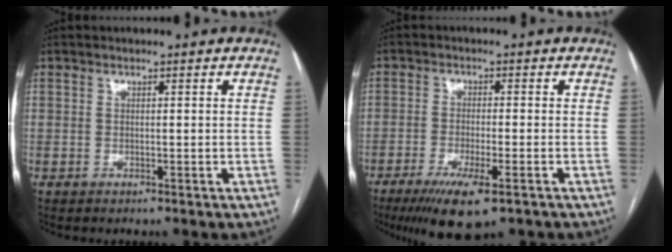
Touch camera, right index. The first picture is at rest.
{"total": 8.9, "force": [-5.5, 1.5, 6.9], "torque": [-0.118, -0.022, -0.086]}